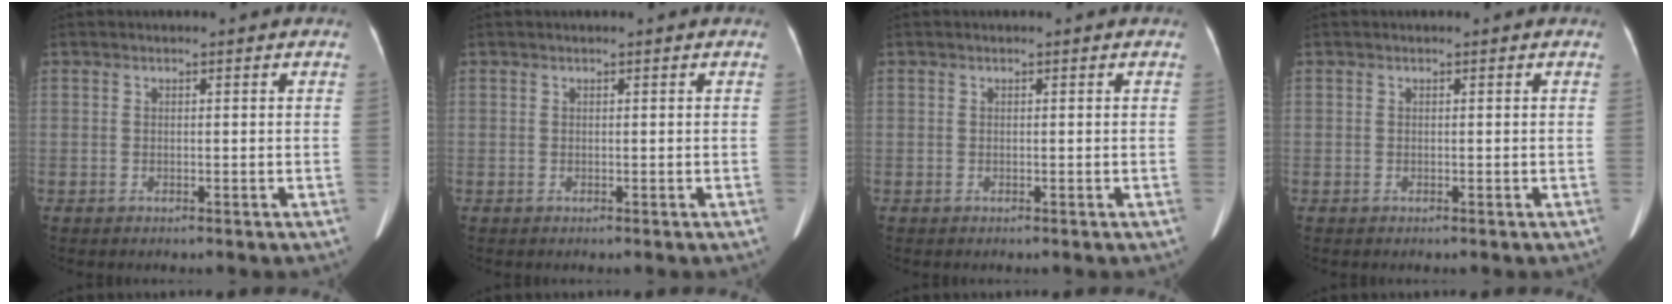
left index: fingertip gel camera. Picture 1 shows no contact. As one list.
[{"total": 0.0}, {"total": 0.0}, {"total": 0.0}]